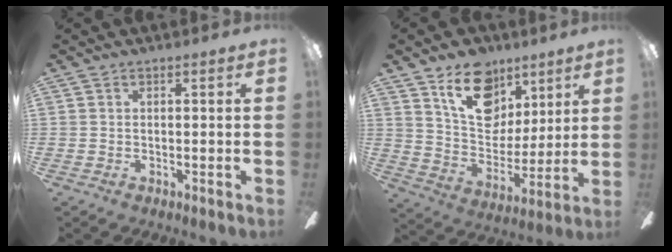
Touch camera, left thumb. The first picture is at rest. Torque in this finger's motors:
{"motor_torque": [0.54, 0.25, 1.11, -0.93, 0.22]}